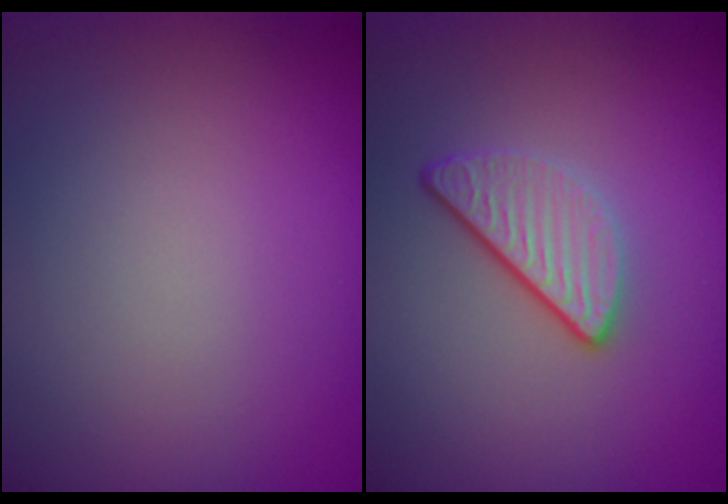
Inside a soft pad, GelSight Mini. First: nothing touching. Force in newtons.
{"total": 3.4, "press": 2.6, "slide": 2.1}